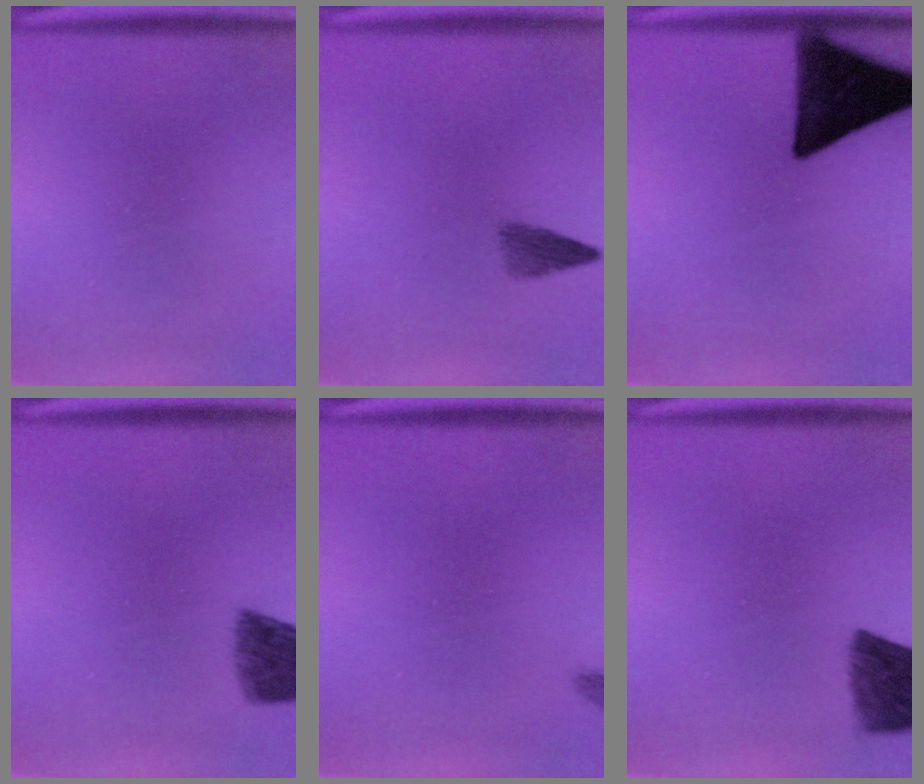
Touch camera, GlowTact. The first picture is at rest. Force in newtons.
{"total": 2.2}
{"total": 16.0}
{"total": 6.8}
{"total": 1.1}
{"total": 8.0}